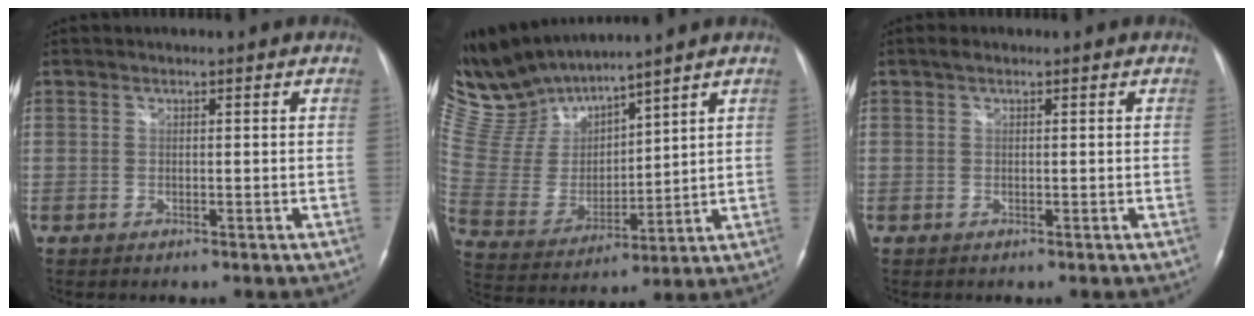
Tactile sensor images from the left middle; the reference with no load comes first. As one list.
[{"total": 12.6, "force": [12.2, 1.7, 2.8], "torque": [-0.085, 0.004, 0.262]}, {"total": 0.9, "force": [0.6, 0.4, 0.6], "torque": [-0.012, 0.014, 0.009]}]